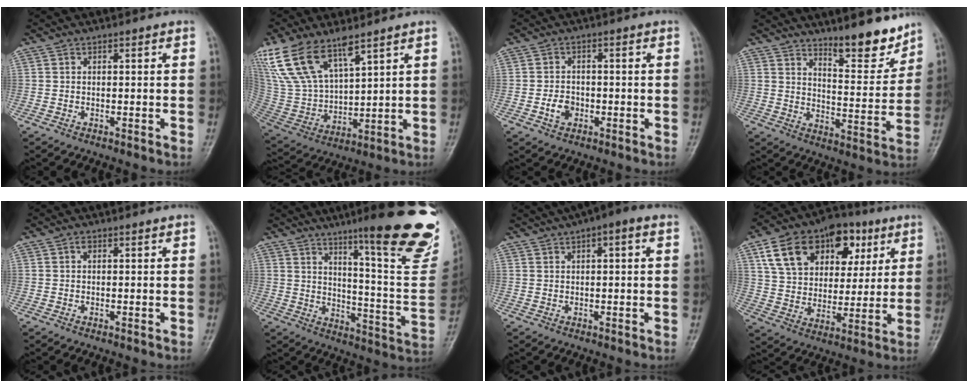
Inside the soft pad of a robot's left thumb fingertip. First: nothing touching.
{"total": 16.1, "force": [10.5, 6.6, 10.3], "torque": [-0.199, -0.033, 0.222]}
{"total": 3.5, "force": [-1.1, 2.7, 1.9], "torque": [-0.024, 0.009, -0.021]}
{"total": 15.7, "force": [13.0, 4.1, 7.9], "torque": [-0.082, -0.106, 0.190]}
{"total": 0.8, "force": [0.5, 0.4, 0.6], "torque": [-0.006, 0.000, 0.006]}
{"total": 24.4, "force": [14.9, 3.7, 19.0], "torque": [-0.225, -0.074, 0.211]}
{"total": 6.8, "force": [3.7, 1.9, 5.4], "torque": [-0.085, 0.024, 0.051]}
{"total": 20.9, "force": [9.1, 13.8, 12.7], "torque": [-0.171, 0.000, 0.150]}